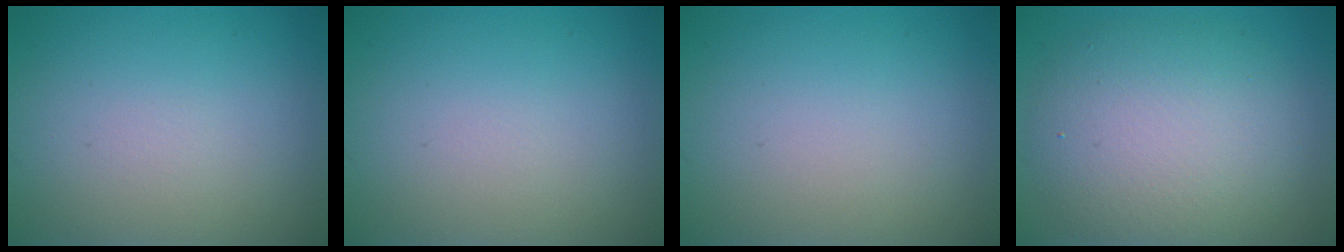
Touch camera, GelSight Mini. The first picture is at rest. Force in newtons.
{"total": 0.0}
{"total": 0.0}
{"total": 7.5, "press": 7.5, "slide": 0.8}